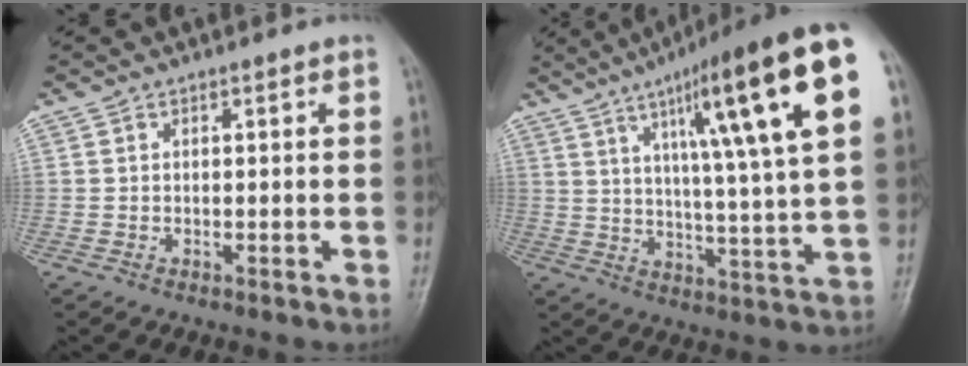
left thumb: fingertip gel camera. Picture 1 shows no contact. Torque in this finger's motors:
{"motor_torque": [2.79, 2.22, 2.32, -0.45, 0.44]}